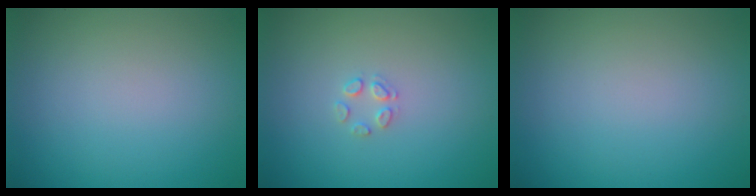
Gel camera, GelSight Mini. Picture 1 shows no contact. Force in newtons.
{"total": 1.2, "press": 1.2, "slide": 0.1}
{"total": 0.0}